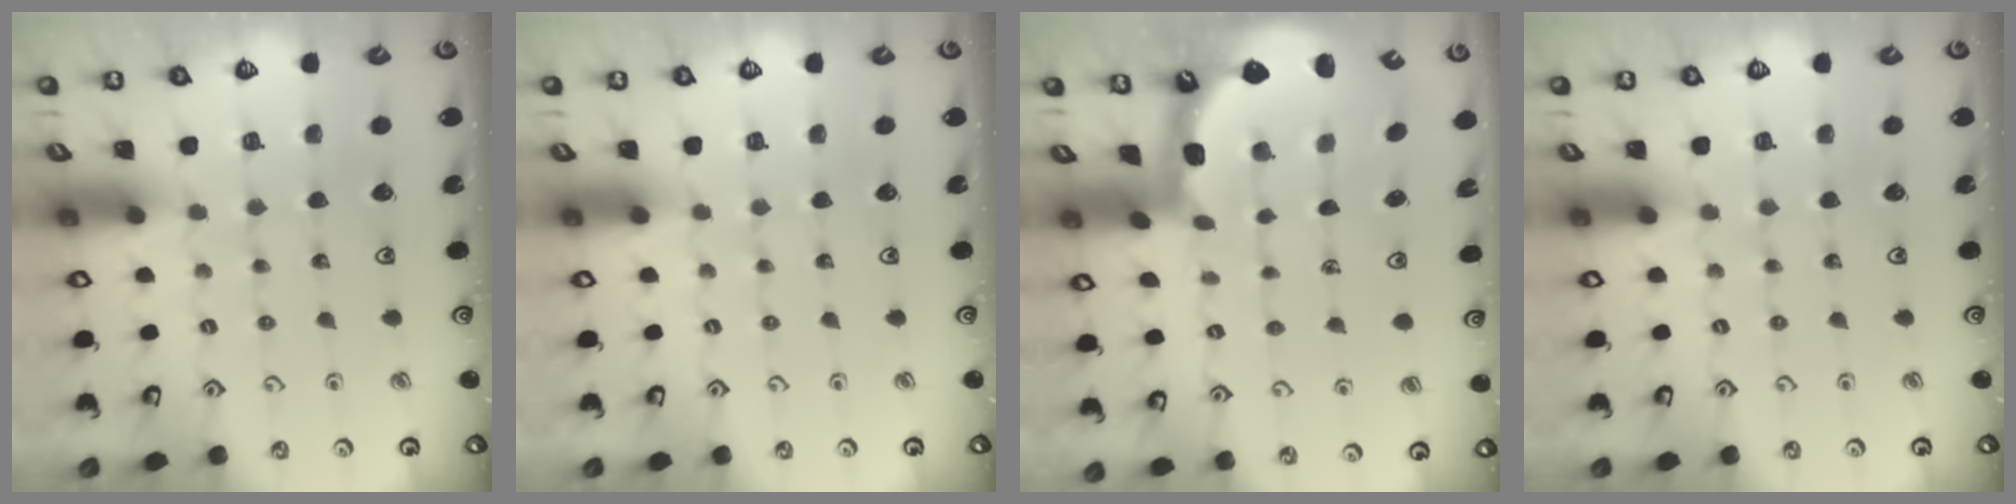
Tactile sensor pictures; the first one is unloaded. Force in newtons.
{"total": 0.0}
{"total": 2.6, "press": 1.3, "slide": 2.2}
{"total": 0.0}